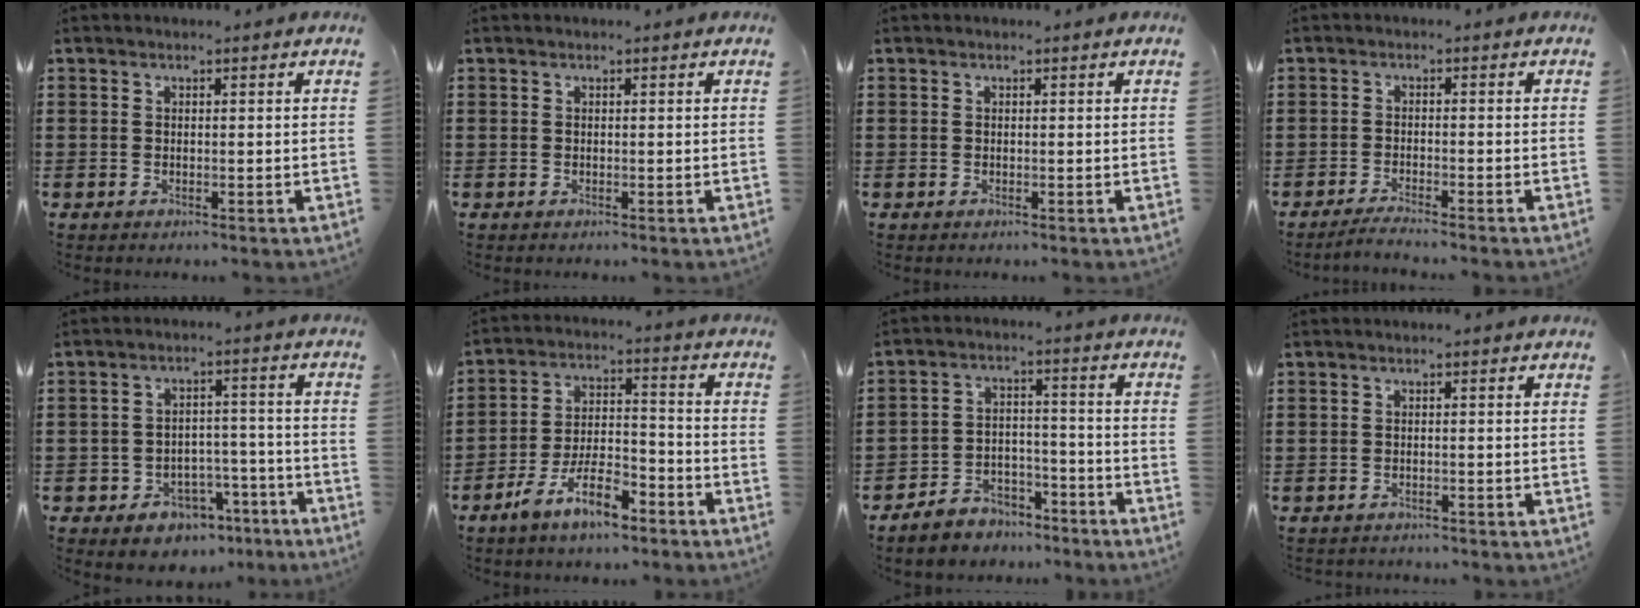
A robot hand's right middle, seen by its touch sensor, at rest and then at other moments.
{"total": 0.0}
{"total": 0.0}
{"total": 2.0, "force": [-1.9, -0.3, 0.5], "torque": [-0.011, -0.001, -0.037]}
{"total": 4.8, "force": [-3.9, 2.7, 1.0], "torque": [-0.023, 0.020, -0.075]}
{"total": 9.4, "force": [-6.5, 3.0, 6.0], "torque": [-0.120, 0.009, -0.124]}
{"total": 4.8, "force": [-4.4, 1.8, 0.1], "torque": [-0.007, 0.011, -0.090]}
{"total": 0.8, "force": [-0.8, 0.0, 0.0], "torque": [-0.003, 0.000, -0.017]}